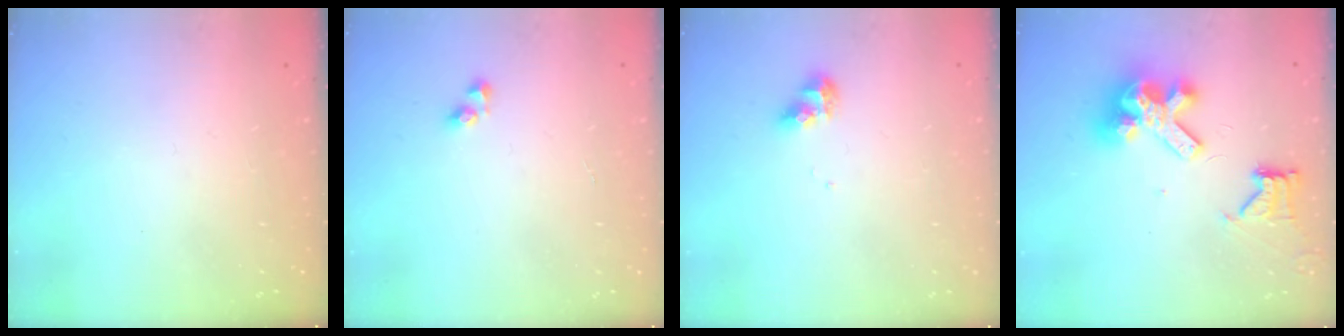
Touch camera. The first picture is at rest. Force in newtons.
{"total": 3.2, "press": 3.2, "slide": 0.4}
{"total": 7.7, "press": 7.7, "slide": 0.6}
{"total": 12.7, "press": 12.6, "slide": 1.9}